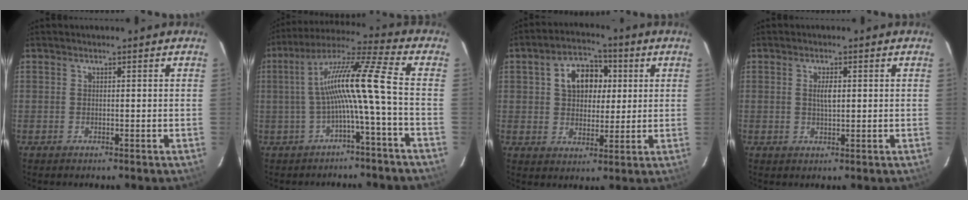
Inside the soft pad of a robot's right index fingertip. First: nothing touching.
{"total": 11.4, "force": [-2.2, -1.3, 11.2], "torque": [-0.212, 0.016, -0.039]}
{"total": 9.5, "force": [2.4, 6.8, 6.2], "torque": [-0.115, 0.032, 0.044]}
{"total": 2.6, "force": [0.4, 1.0, 2.3], "torque": [-0.041, 0.001, 0.008]}